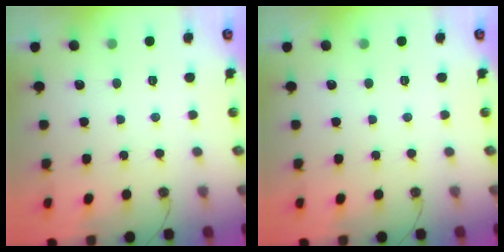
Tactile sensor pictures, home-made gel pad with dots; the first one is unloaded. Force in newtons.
{"total": 0.0}